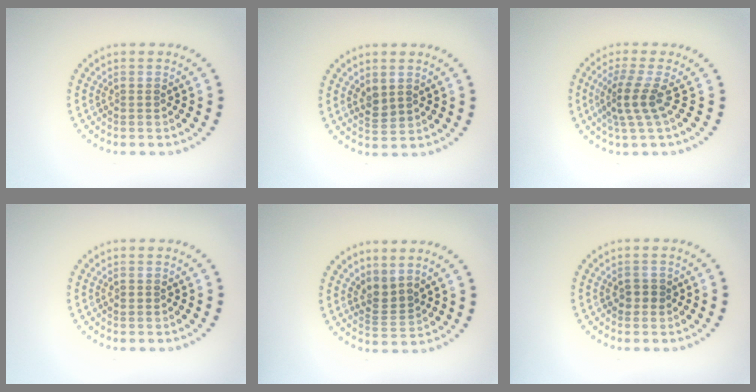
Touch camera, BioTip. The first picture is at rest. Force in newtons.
{"total": 1.6, "press": 1.6, "slide": 0.5}
{"total": 3.0, "press": 2.0, "slide": 2.2}
{"total": 0.7, "press": 0.7, "slide": 0.1}
{"total": 2.3, "press": 1.5, "slide": 1.7}
{"total": 1.3, "press": 1.2, "slide": 0.5}